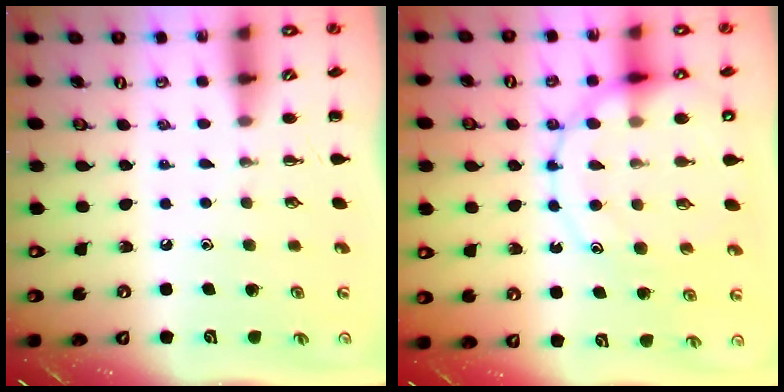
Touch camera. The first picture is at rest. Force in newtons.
{"total": 16.5, "press": 16.3, "slide": 2.6}